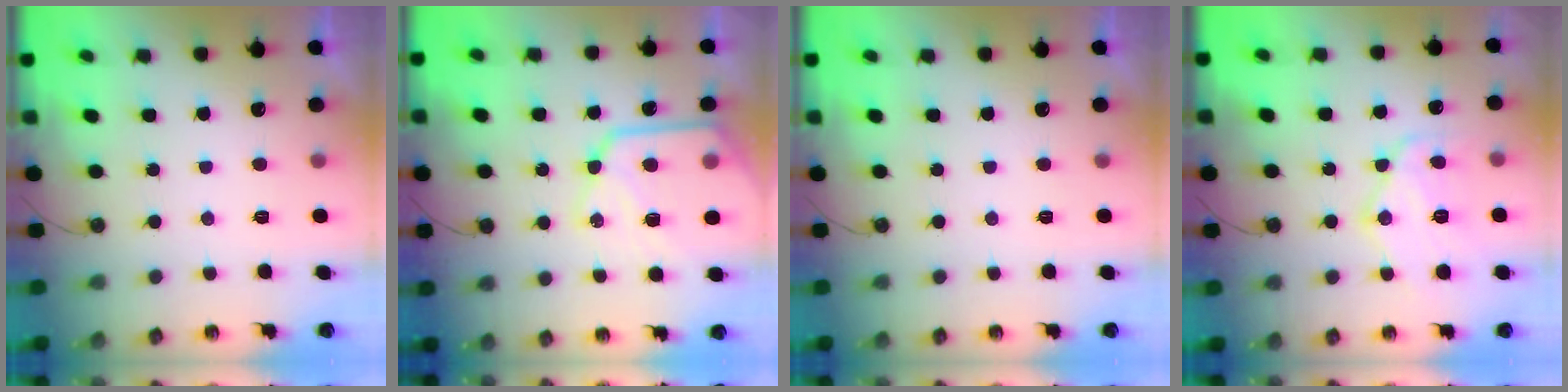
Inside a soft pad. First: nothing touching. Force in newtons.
{"total": 16.1, "press": 16.0, "slide": 1.9}
{"total": 0.0}
{"total": 14.6, "press": 14.6, "slide": 1.3}